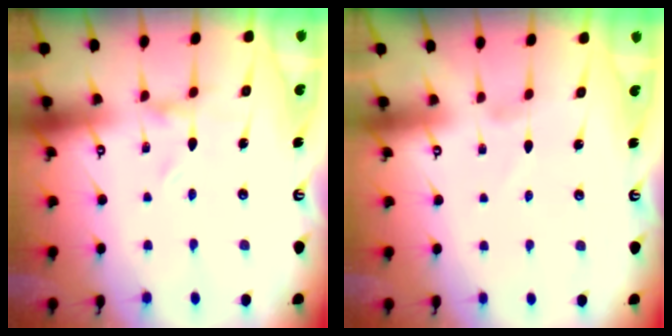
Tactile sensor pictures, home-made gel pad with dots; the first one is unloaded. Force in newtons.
{"total": 1.2, "press": 1.2, "slide": 0.1}